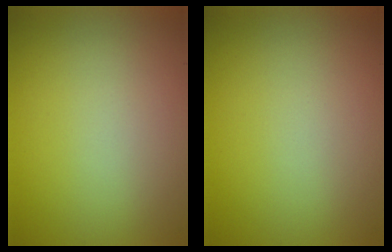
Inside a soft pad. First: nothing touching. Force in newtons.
{"total": 0.0}